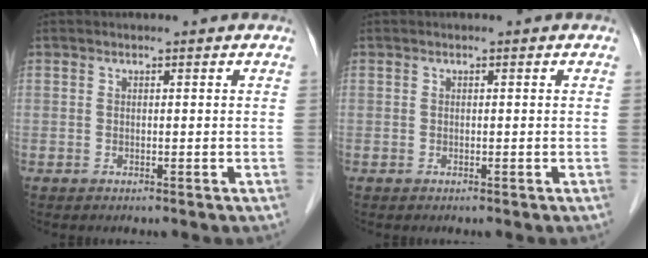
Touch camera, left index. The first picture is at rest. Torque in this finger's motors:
{"motor_torque": [0.04, 0.04, 0.00, 0.00]}